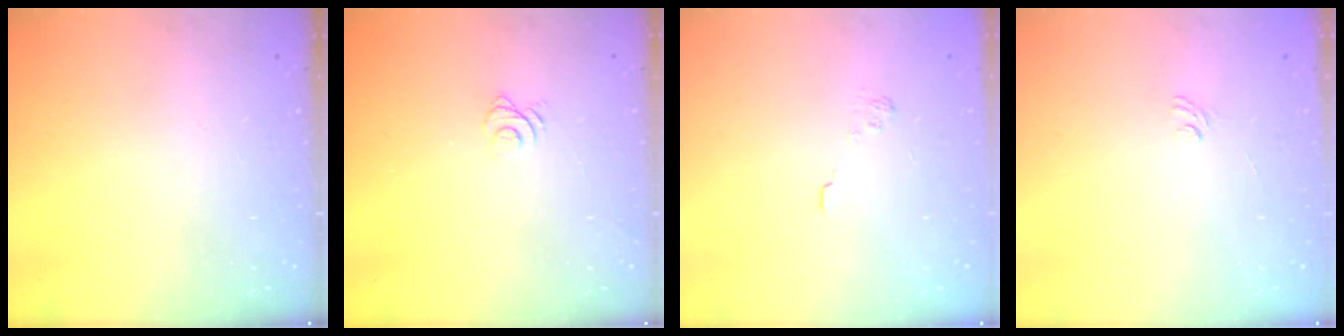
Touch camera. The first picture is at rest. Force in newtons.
{"total": 6.7, "press": 6.7, "slide": 0.5}
{"total": 2.2, "press": 1.8, "slide": 1.3}
{"total": 2.4, "press": 2.1, "slide": 1.1}